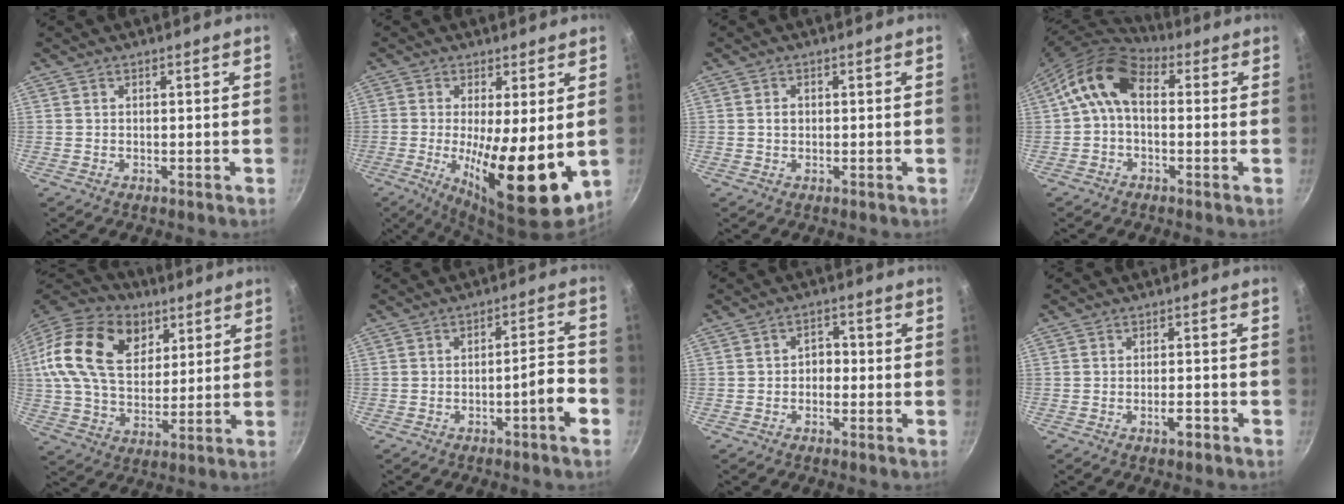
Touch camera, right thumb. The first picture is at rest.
{"total": 15.6, "force": [-1.3, 4.5, 14.9], "torque": [-0.229, -0.021, -0.013]}
{"total": 1.3, "force": [0.0, 1.1, 0.8], "torque": [-0.010, 0.004, 0.000]}
{"total": 10.3, "force": [1.0, 6.7, 7.8], "torque": [-0.136, 0.030, -0.004]}
{"total": 23.8, "force": [8.3, 16.1, 15.4], "torque": [-0.282, 0.005, 0.139]}
{"total": 6.5, "force": [-3.1, 0.9, 5.7], "torque": [-0.076, 0.037, -0.040]}
{"total": 3.1, "force": [-0.8, 2.4, 1.8], "torque": [-0.005, 0.014, -0.017]}
{"total": 2.7, "force": [-1.6, 0.9, 2.0], "torque": [-0.025, 0.013, -0.026]}